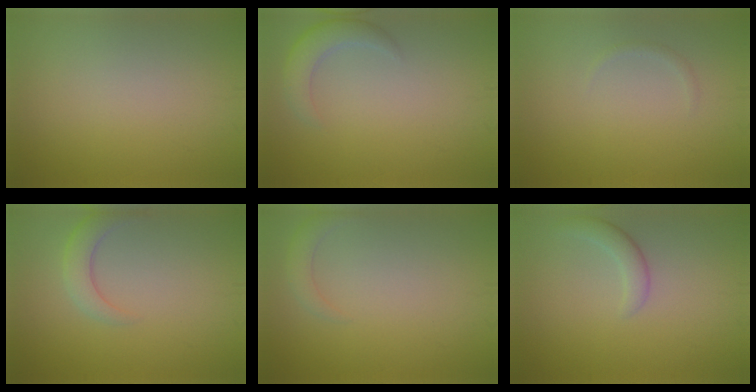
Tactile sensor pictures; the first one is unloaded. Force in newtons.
{"total": 2.8, "press": 2.8, "slide": 0.2}
{"total": 0.6, "press": 0.6, "slide": 0.0}
{"total": 2.5, "press": 2.5, "slide": 0.2}
{"total": 1.5, "press": 1.4, "slide": 0.2}
{"total": 1.9, "press": 1.9, "slide": 0.2}